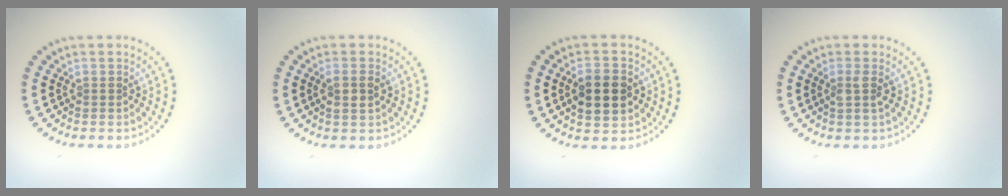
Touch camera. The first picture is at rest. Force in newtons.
{"total": 1.9, "press": 1.8, "slide": 0.6}
{"total": 4.6, "press": 4.6, "slide": 0.2}
{"total": 1.5, "press": 1.3, "slide": 0.9}